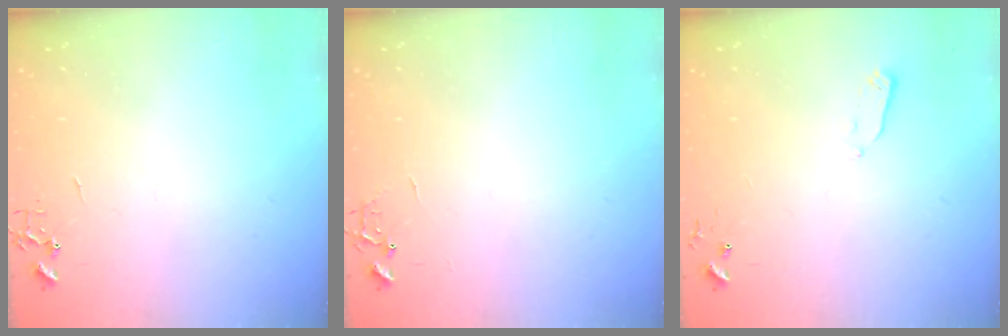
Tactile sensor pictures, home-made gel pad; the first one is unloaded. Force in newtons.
{"total": 5.8, "press": 5.8, "slide": 0.5}
{"total": 2.7, "press": 2.6, "slide": 0.4}